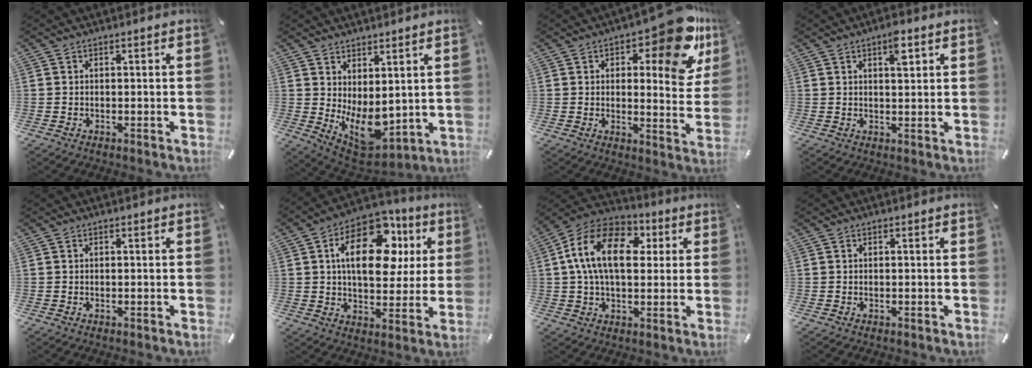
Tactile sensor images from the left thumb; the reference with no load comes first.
{"total": 8.6, "force": [0.5, 6.2, 6.0], "torque": [-0.082, -0.026, 0.019]}
{"total": 16.7, "force": [9.2, 6.6, 12.3], "torque": [-0.144, -0.068, 0.148]}
{"total": 4.4, "force": [2.2, 1.7, 3.4], "torque": [-0.050, -0.003, 0.031]}
{"total": 0.0}
{"total": 18.8, "force": [6.1, 11.0, 13.9], "torque": [-0.223, -0.010, 0.101]}
{"total": 16.4, "force": [3.3, 10.5, 12.2], "torque": [-0.242, 0.006, 0.054]}
{"total": 0.0}